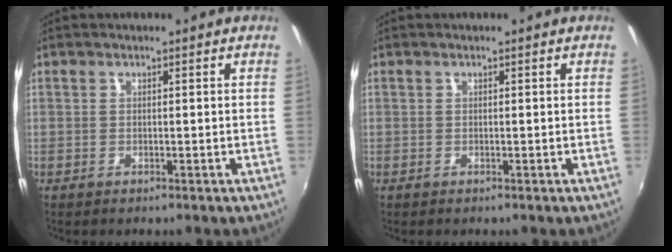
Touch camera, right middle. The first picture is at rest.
{"total": 0.0}